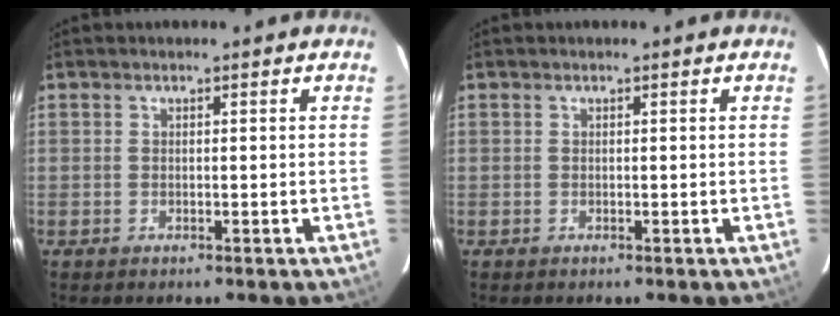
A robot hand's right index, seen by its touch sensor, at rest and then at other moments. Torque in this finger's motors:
{"motor_torque": [0.00, 0.00, 0.03, 0.00]}